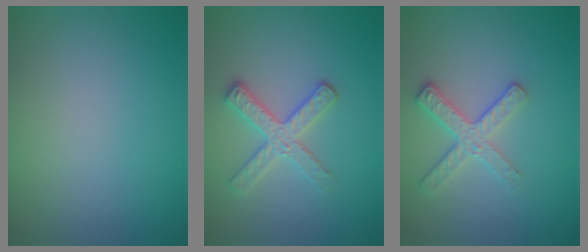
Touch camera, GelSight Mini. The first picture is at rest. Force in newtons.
{"total": 3.0, "press": 2.8, "slide": 1.0}
{"total": 2.7, "press": 2.4, "slide": 1.2}